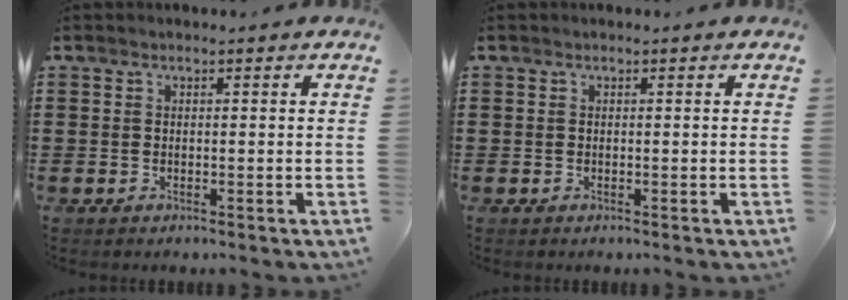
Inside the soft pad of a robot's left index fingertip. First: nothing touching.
{"total": 0.0}